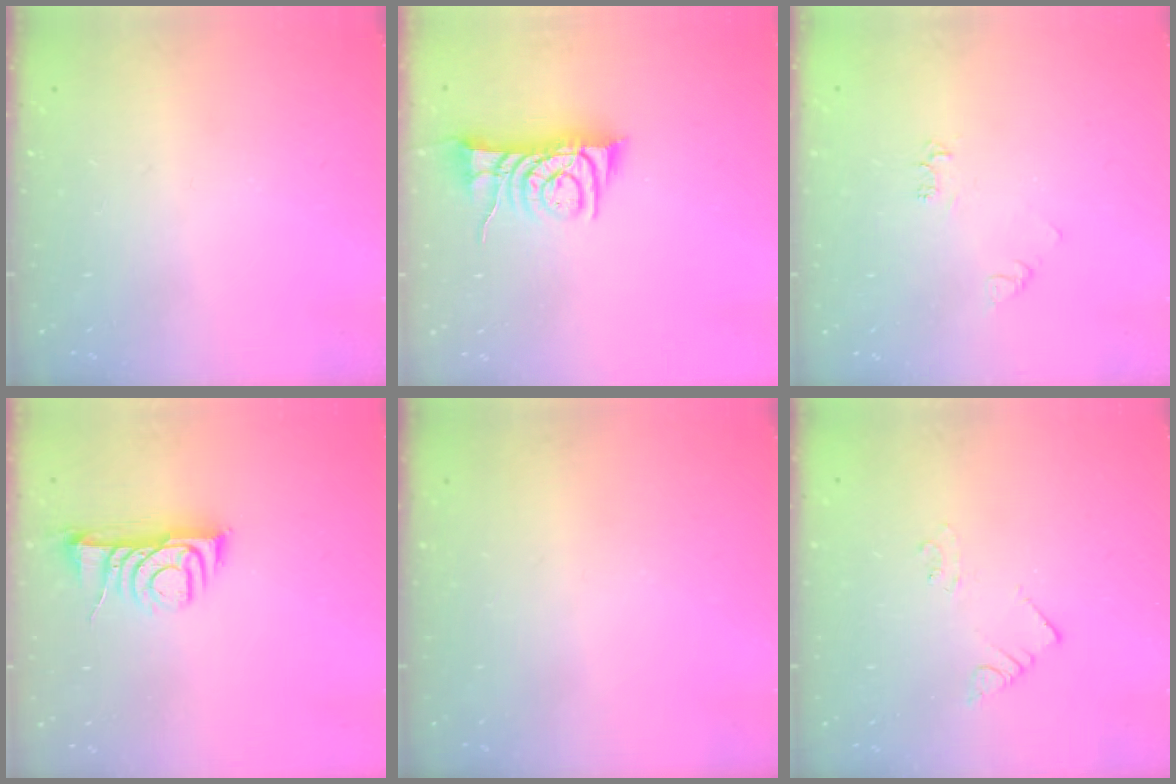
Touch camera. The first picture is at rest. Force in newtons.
{"total": 8.8, "press": 8.8, "slide": 0.5}
{"total": 4.3, "press": 4.3, "slide": 0.5}
{"total": 8.3, "press": 8.2, "slide": 0.9}
{"total": 0.0}
{"total": 2.2, "press": 2.2, "slide": 0.1}